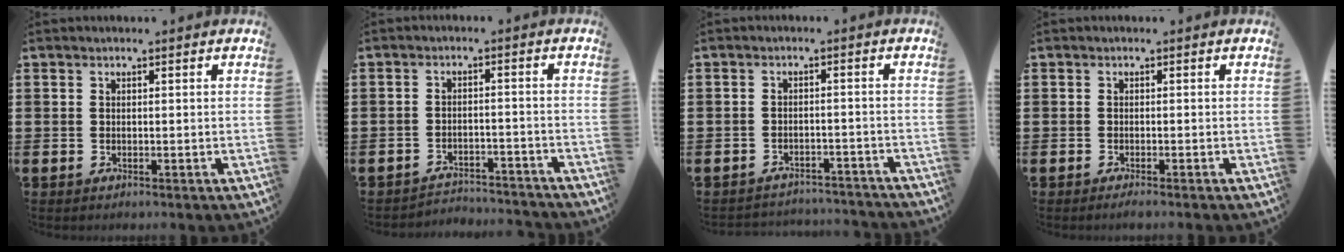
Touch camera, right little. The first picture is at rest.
{"total": 2.9, "force": [-2.8, 0.1, -0.2], "torque": [-0.004, 0.002, -0.062]}
{"total": 2.3, "force": [-2.3, 0.1, -0.2], "torque": [-0.004, 0.003, -0.051]}
{"total": 0.7, "force": [-0.5, -0.1, 0.5], "torque": [-0.006, -0.002, -0.010]}